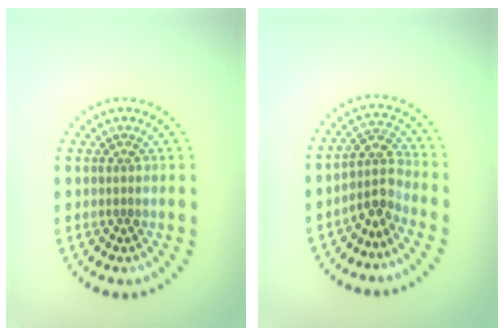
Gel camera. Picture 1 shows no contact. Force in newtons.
{"total": 2.8, "press": 2.2, "slide": 1.8}